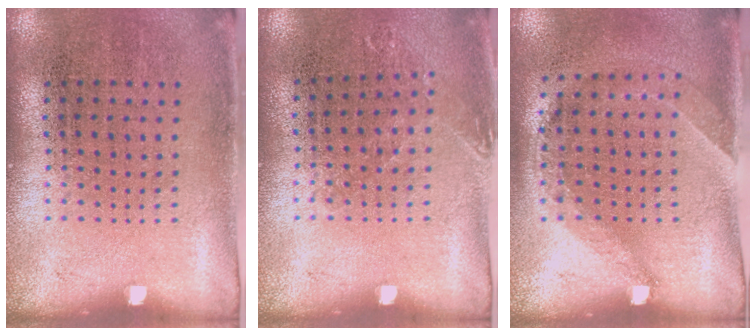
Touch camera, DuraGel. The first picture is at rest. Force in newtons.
{"total": 0.8, "press": 0.8, "slide": 0.1}
{"total": 1.4, "press": 1.0, "slide": 1.0}